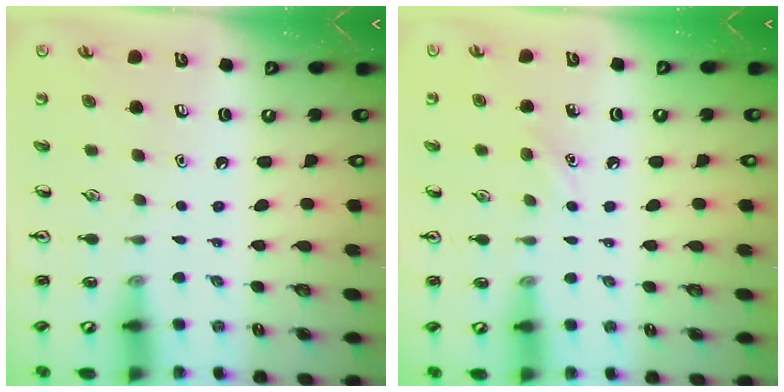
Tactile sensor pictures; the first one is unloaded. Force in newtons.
{"total": 5.9, "press": 5.6, "slide": 1.8}